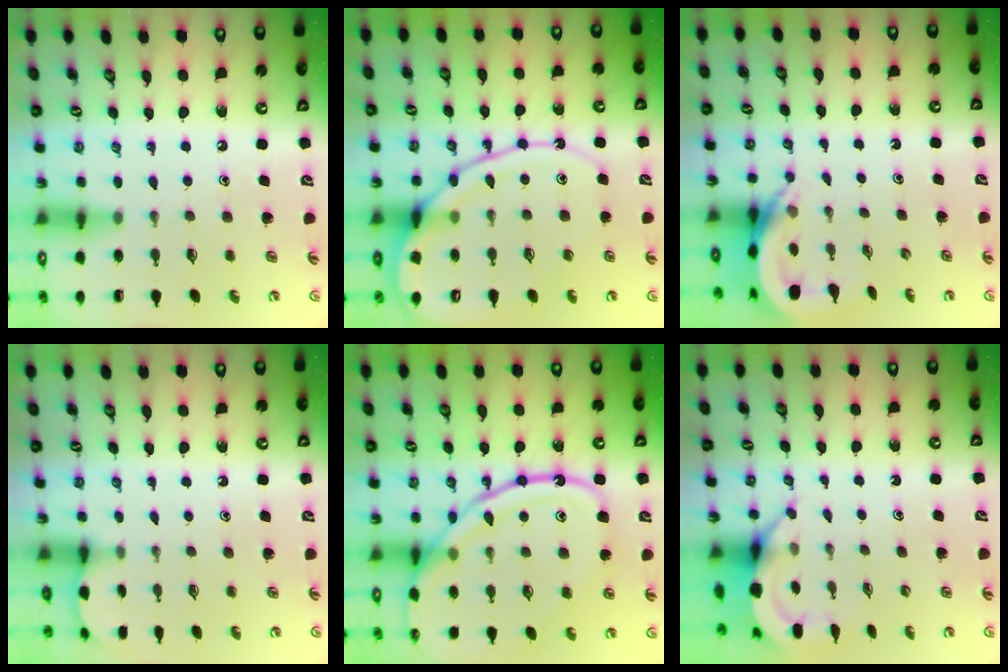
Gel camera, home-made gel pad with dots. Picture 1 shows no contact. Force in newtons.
{"total": 14.0, "press": 14.0, "slide": 1.4}
{"total": 5.1, "press": 5.0, "slide": 0.6}
{"total": 2.4, "press": 2.4, "slide": 0.2}
{"total": 19.4, "press": 19.3, "slide": 1.9}
{"total": 6.1, "press": 6.1, "slide": 0.4}